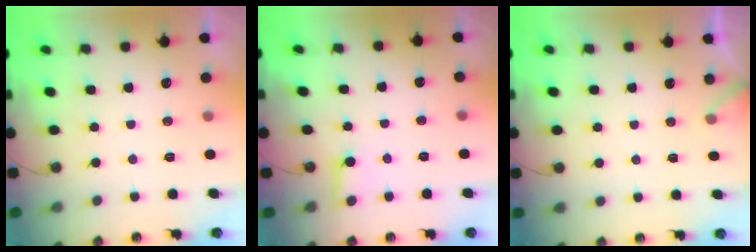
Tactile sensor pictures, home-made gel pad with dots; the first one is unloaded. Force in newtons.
{"total": 3.5, "press": 3.5, "slide": 0.5}
{"total": 3.0, "press": 3.0, "slide": 0.2}